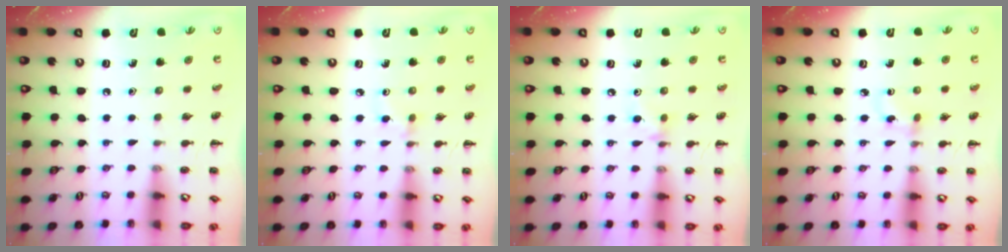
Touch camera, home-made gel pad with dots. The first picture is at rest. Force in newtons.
{"total": 2.6, "press": 2.4, "slide": 1.0}
{"total": 3.6, "press": 3.3, "slide": 1.3}
{"total": 2.2, "press": 2.0, "slide": 0.9}